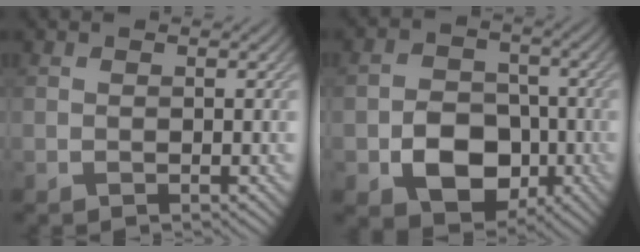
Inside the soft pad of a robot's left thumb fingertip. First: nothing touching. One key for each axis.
{"total": 8.1, "fx": -2.8, "fy": 6.0, "fz": 4.6, "tx": -0.082, "ty": -0.012, "tz": -0.055}